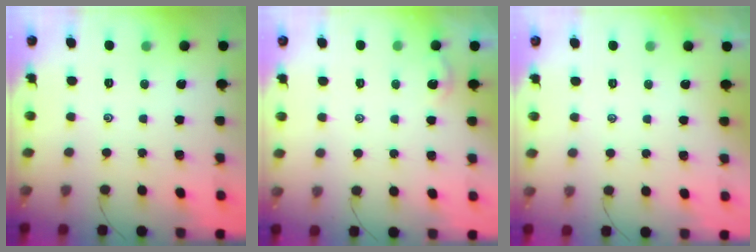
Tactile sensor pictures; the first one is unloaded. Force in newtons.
{"total": 0.8, "press": 0.8, "slide": 0.2}
{"total": 1.2, "press": 1.2, "slide": 0.3}